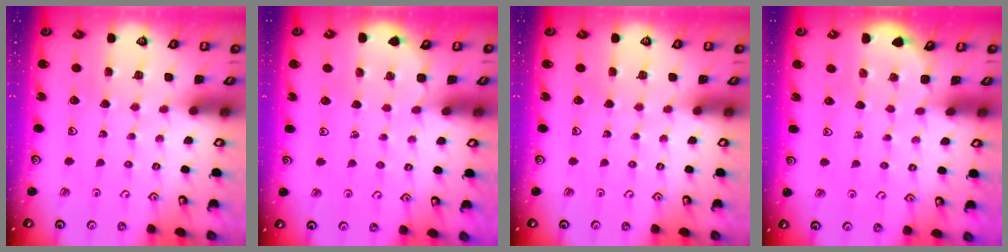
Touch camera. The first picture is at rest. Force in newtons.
{"total": 3.9, "press": 3.8, "slide": 0.4}
{"total": 0.0}
{"total": 2.4, "press": 2.4, "slide": 0.1}